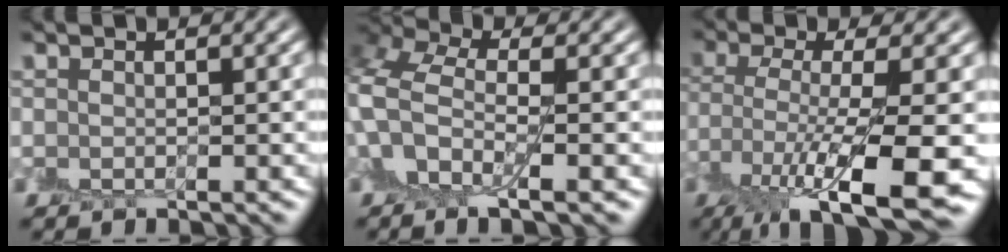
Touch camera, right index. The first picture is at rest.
{"total": 5.8, "force": [-0.8, 3.3, 4.6], "torque": [-0.107, 0.000, -0.031]}
{"total": 10.2, "force": [-4.4, 2.8, 8.8], "torque": [-0.172, -0.023, -0.074]}